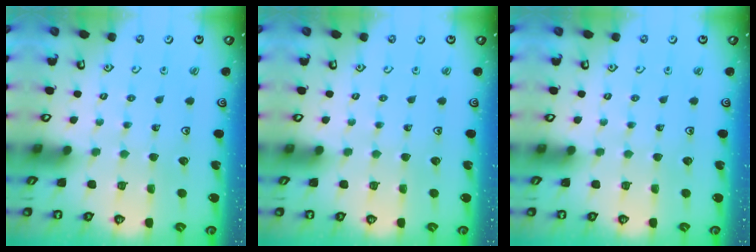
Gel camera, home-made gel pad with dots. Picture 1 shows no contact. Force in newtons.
{"total": 0.0}
{"total": 0.0}